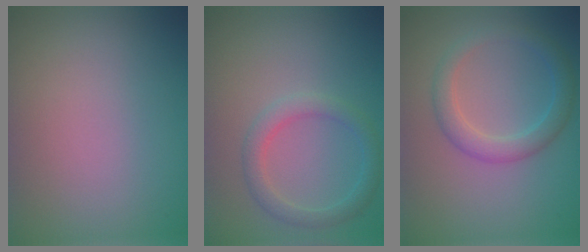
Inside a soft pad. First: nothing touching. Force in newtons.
{"total": 2.3, "press": 2.3, "slide": 0.1}
{"total": 2.8, "press": 2.8, "slide": 0.2}